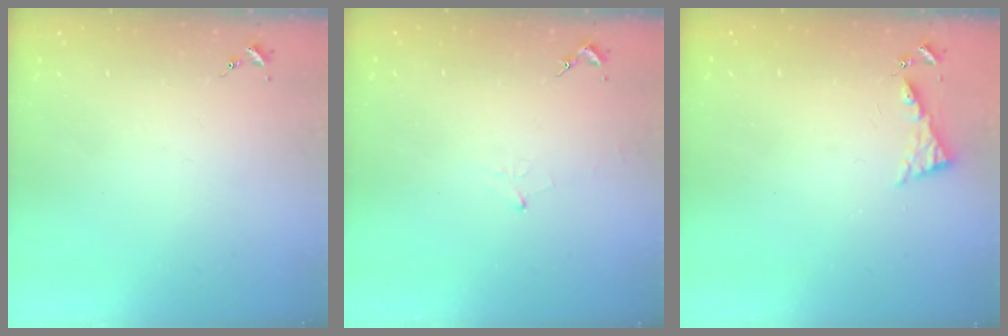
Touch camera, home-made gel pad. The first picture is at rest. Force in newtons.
{"total": 4.1, "press": 4.0, "slide": 0.6}
{"total": 6.4, "press": 6.4, "slide": 0.5}